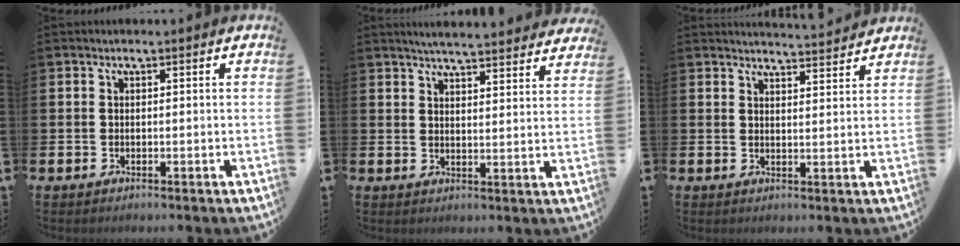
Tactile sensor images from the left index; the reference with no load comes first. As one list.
[{"total": 5.0, "force": [4.9, 0.0, 0.8], "torque": [-0.026, -0.028, 0.088]}, {"total": 3.7, "force": [3.7, -0.3, 0.0], "torque": [-0.003, -0.025, 0.065]}]